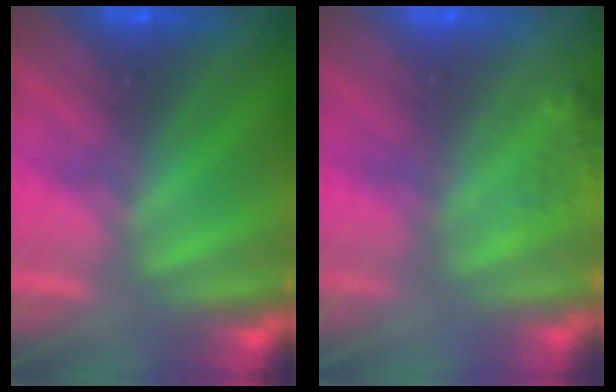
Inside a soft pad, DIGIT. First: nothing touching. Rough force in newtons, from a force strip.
{"total": 7.0}